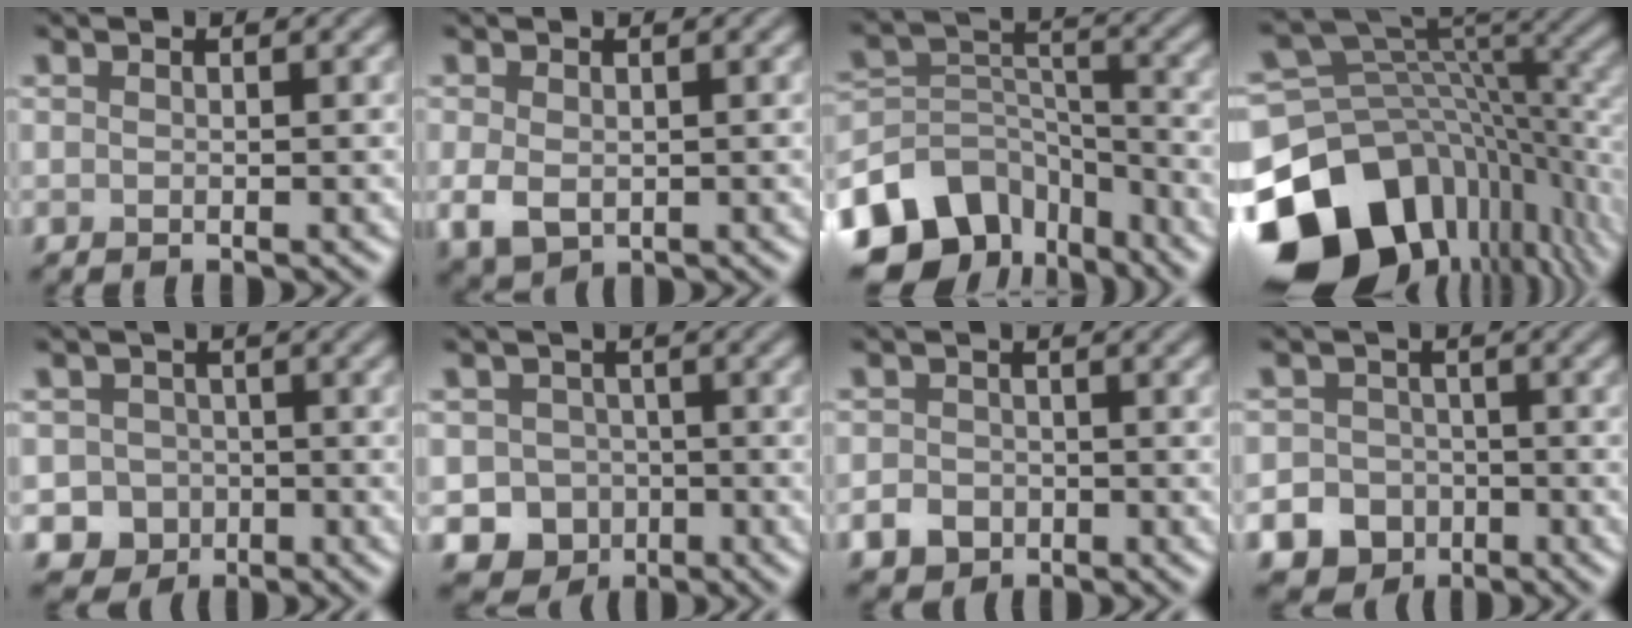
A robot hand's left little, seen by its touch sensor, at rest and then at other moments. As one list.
[{"total": 3.1, "force": [-0.6, 2.1, 2.1], "torque": [-0.049, -0.010, -0.009]}, {"total": 10.1, "force": [-6.8, 6.3, 3.9], "torque": [-0.074, -0.002, -0.128]}, {"total": 16.2, "force": [-7.6, 10.2, 9.9], "torque": [-0.198, -0.013, -0.131]}, {"total": 4.0, "force": [-1.7, 3.6, 0.6], "torque": [0.007, -0.002, -0.033]}, {"total": 7.7, "force": [-3.7, 6.6, 1.6], "torque": [0.002, -0.031, -0.070]}, {"total": 2.6, "force": [-1.3, 2.1, 0.9], "torque": [-0.013, -0.003, -0.024]}, {"total": 9.6, "force": [-5.2, 7.8, 1.8], "torque": [-0.019, -0.043, -0.101]}]